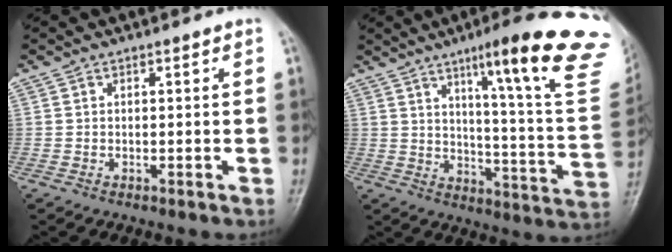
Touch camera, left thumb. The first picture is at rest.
{"total": 25.1, "force": [14.4, 2.7, 20.4], "torque": [-0.249, -0.065, 0.194]}